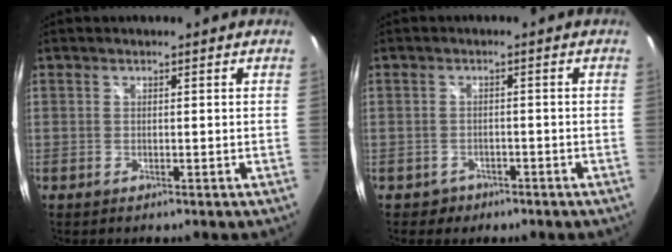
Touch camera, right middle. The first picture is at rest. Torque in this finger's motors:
{"motor_torque": [-0.12, -0.16, -0.02, -0.01]}